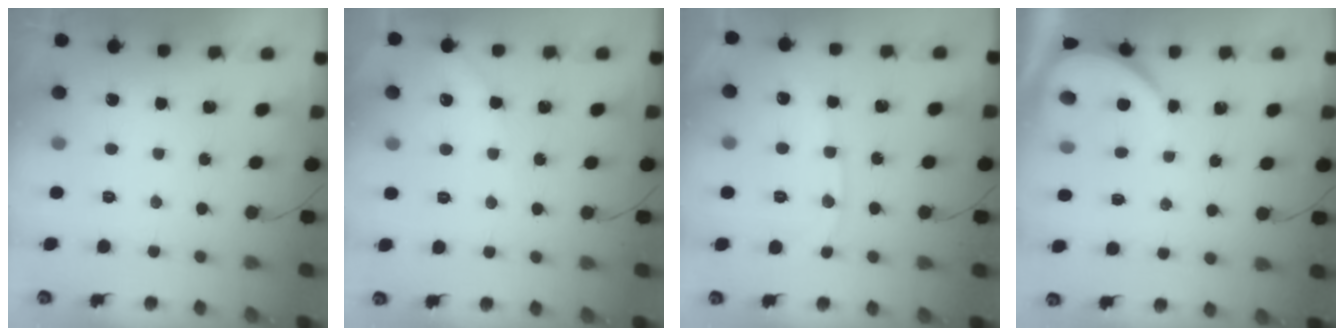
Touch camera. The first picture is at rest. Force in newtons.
{"total": 4.4, "press": 4.4, "slide": 0.6}
{"total": 7.7, "press": 7.6, "slide": 1.1}
{"total": 4.0, "press": 3.9, "slide": 0.6}